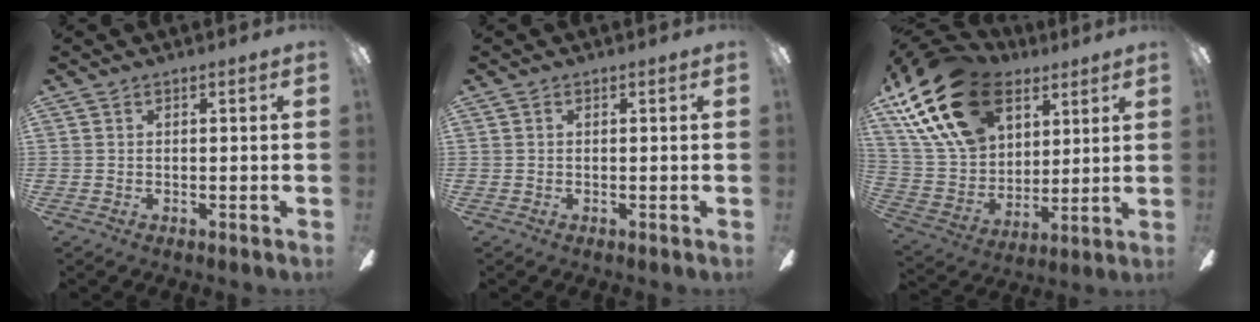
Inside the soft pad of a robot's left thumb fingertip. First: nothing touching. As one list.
[{"total": 0.0}, {"total": 23.5, "force": [12.7, 14.5, 13.4], "torque": [-0.273, -0.047, 0.229]}]